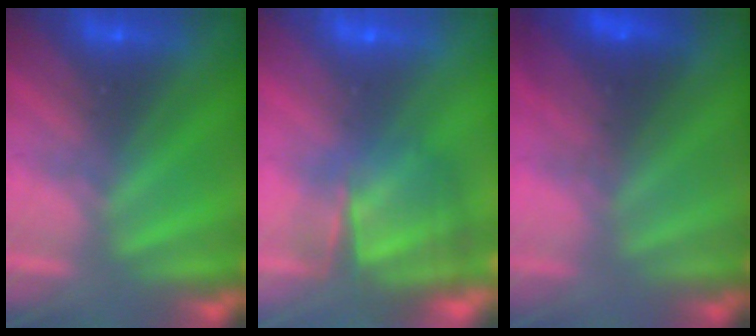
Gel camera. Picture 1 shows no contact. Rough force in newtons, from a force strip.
{"total": 7.3}
{"total": 2.7}